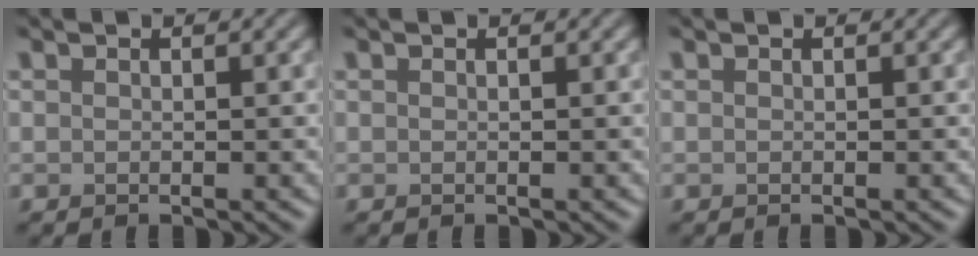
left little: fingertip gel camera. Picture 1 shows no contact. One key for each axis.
{"total": 0.0}
{"total": 0.0}